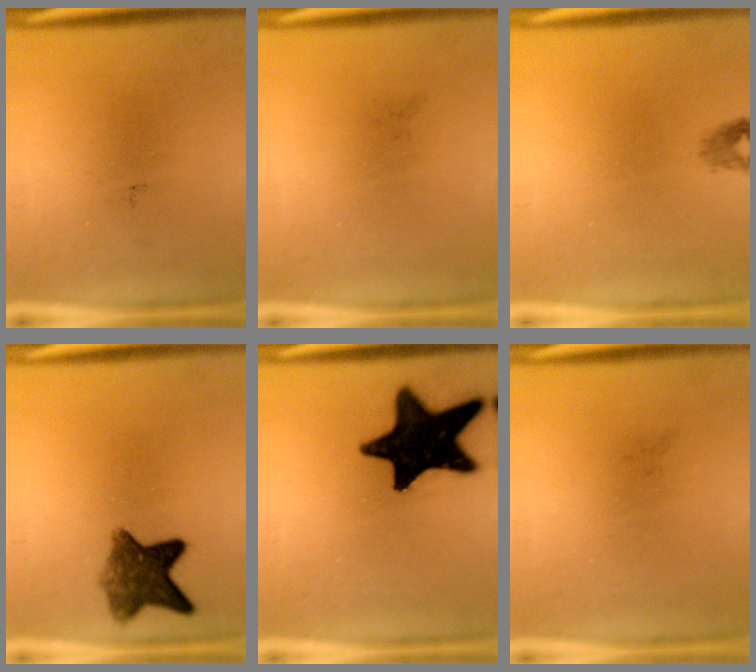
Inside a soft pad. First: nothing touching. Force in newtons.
{"total": 0.0}
{"total": 1.2}
{"total": 7.5}
{"total": 18.7}
{"total": 0.0}